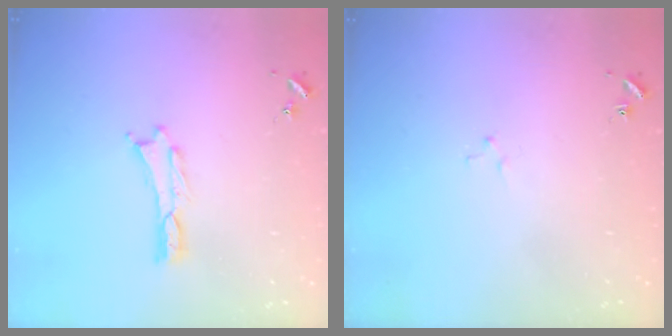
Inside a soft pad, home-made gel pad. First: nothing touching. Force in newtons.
{"total": 1.5, "press": 1.5, "slide": 0.2}